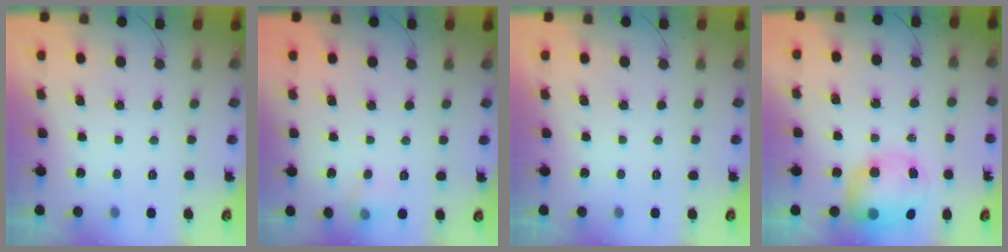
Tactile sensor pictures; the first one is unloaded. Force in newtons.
{"total": 6.5, "press": 5.9, "slide": 2.7}
{"total": 0.0}
{"total": 11.3, "press": 11.0, "slide": 2.8}